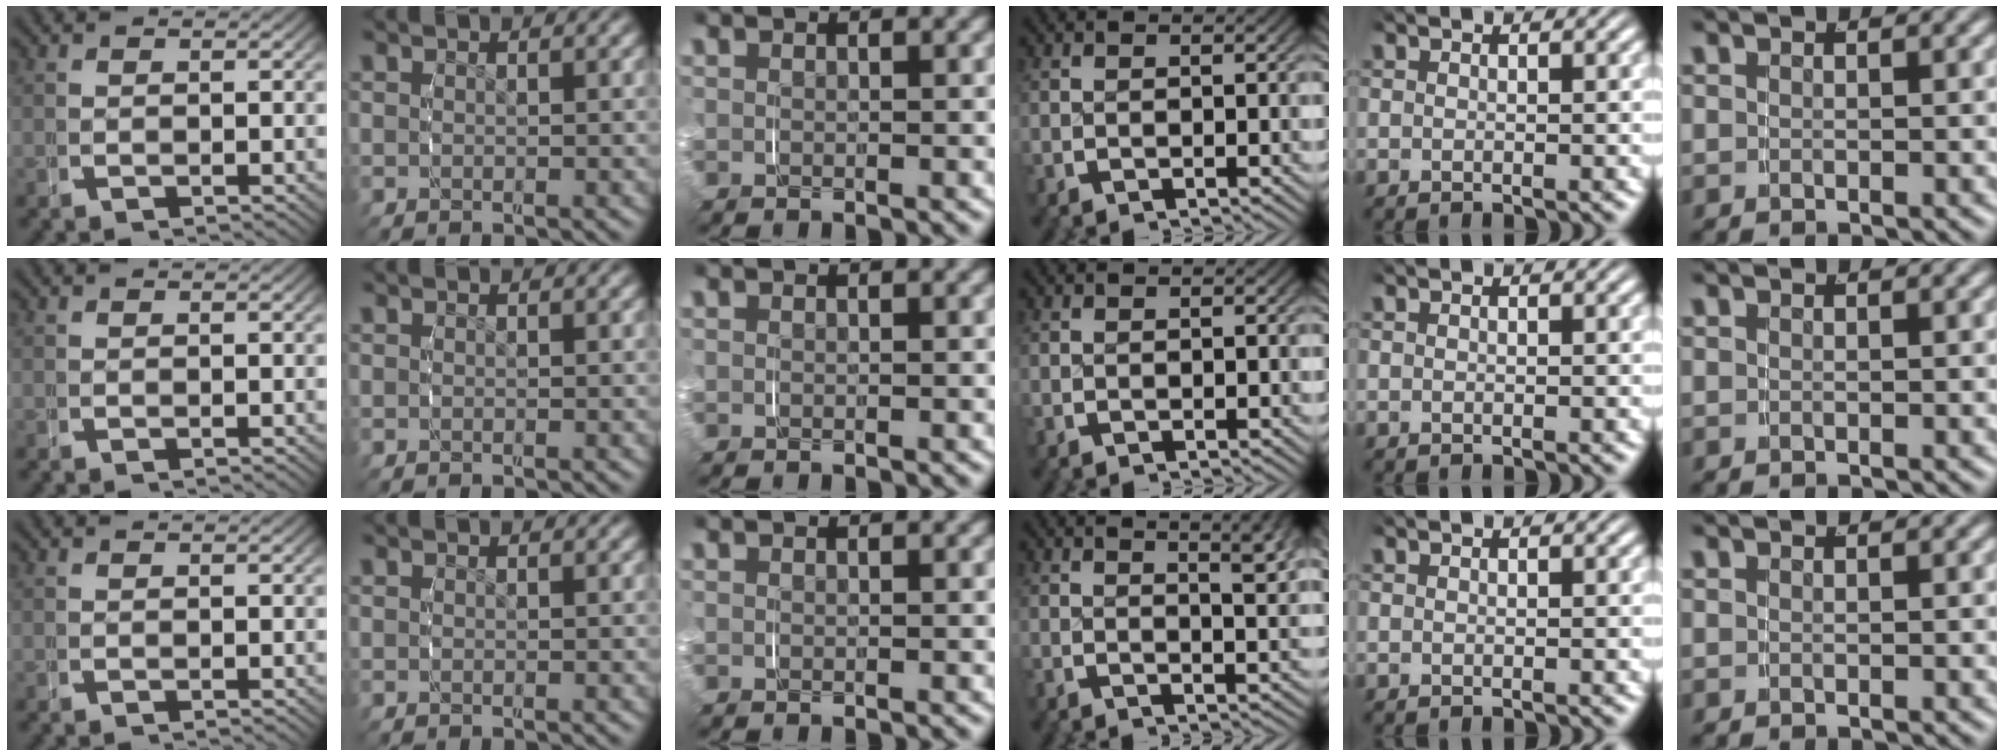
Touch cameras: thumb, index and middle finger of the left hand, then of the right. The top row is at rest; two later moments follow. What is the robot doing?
{"motion": "grasp_and_lifting", "object": "string"}